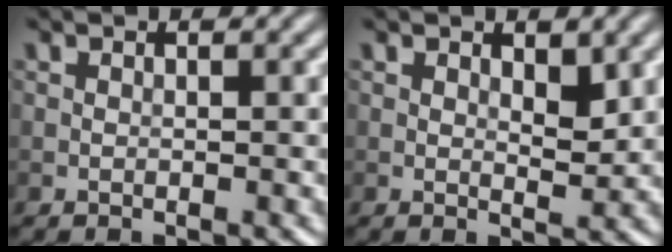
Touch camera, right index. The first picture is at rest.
{"total": 1.7, "force": [0.9, 0.7, 1.3], "torque": [-0.016, -0.007, 0.018]}